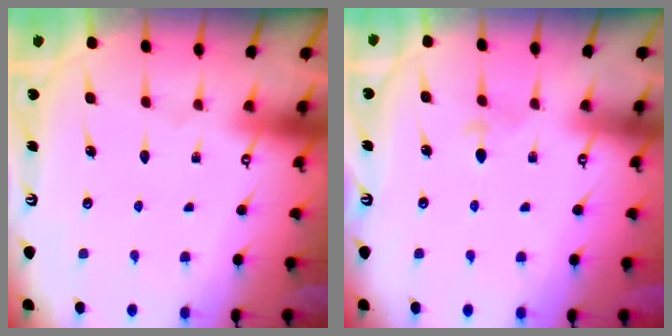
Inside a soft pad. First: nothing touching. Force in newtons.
{"total": 1.9, "press": 1.9, "slide": 0.4}